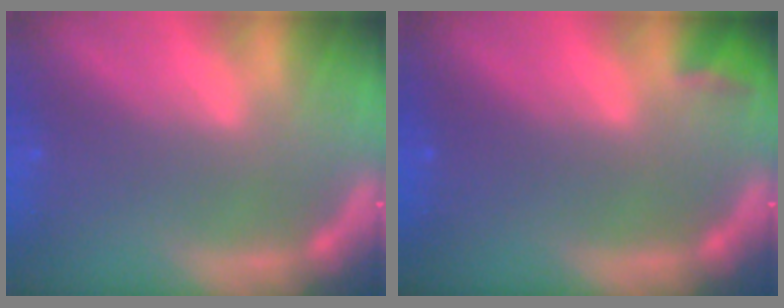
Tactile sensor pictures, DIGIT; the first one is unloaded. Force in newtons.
{"total": 1.4}